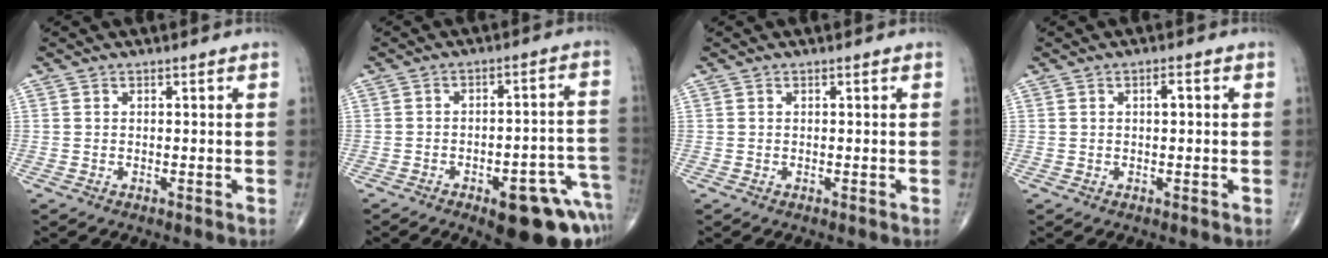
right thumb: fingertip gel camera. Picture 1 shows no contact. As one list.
[{"total": 15.5, "force": [-8.2, 5.8, 11.8], "torque": [-0.082, 0.066, -0.092]}, {"total": 0.0}, {"total": 1.8, "force": [0.3, 0.7, 1.6], "torque": [-0.027, 0.002, 0.004]}]